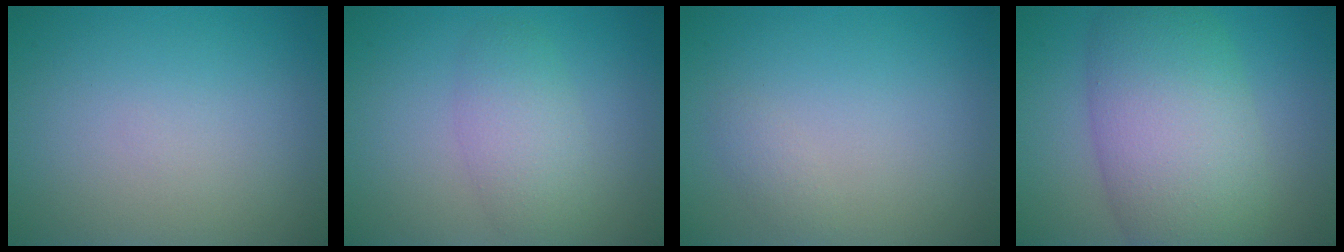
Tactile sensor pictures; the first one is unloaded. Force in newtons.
{"total": 3.2, "press": 3.2, "slide": 0.1}
{"total": 0.8, "press": 0.8, "slide": 0.0}
{"total": 9.6, "press": 9.6, "slide": 0.2}